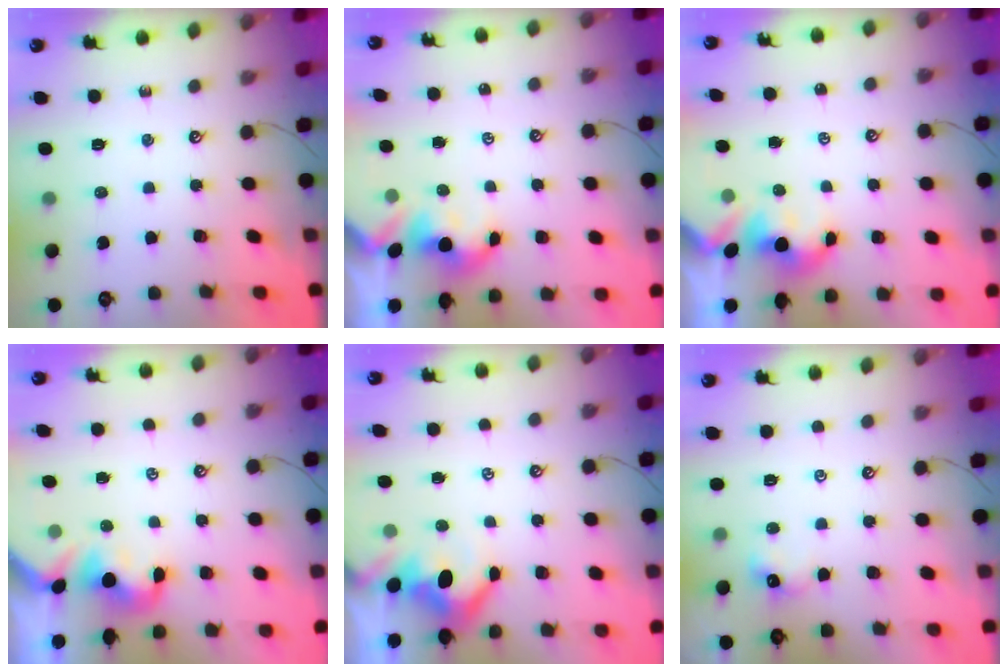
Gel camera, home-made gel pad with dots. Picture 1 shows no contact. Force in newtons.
{"total": 1.7, "press": 1.7, "slide": 0.2}
{"total": 1.5, "press": 1.5, "slide": 0.2}
{"total": 0.9, "press": 0.9, "slide": 0.3}
{"total": 2.0, "press": 1.8, "slide": 0.9}
{"total": 0.9, "press": 0.9, "slide": 0.2}